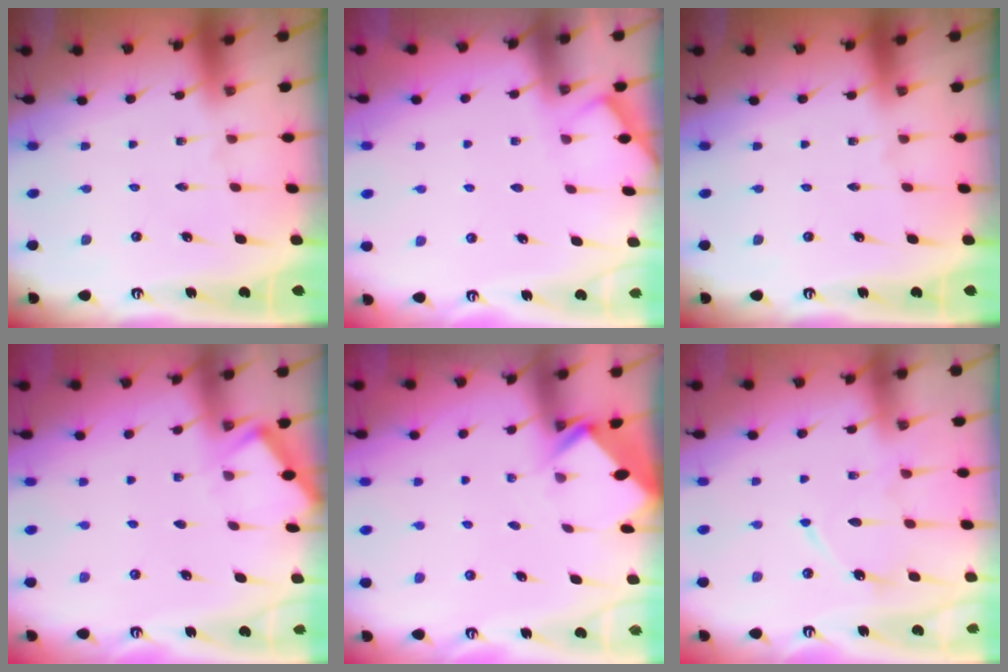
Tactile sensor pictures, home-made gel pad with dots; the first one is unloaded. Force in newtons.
{"total": 3.3, "press": 3.3, "slide": 0.3}
{"total": 0.0}
{"total": 2.1, "press": 2.1, "slide": 0.3}
{"total": 2.5, "press": 2.5, "slide": 0.2}
{"total": 10.3, "press": 10.2, "slide": 0.9}